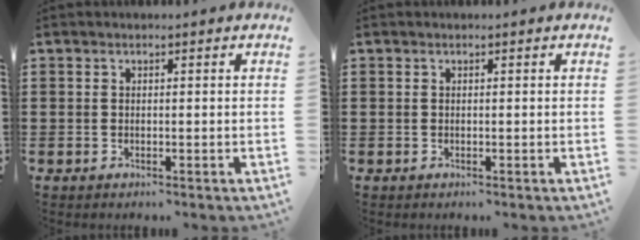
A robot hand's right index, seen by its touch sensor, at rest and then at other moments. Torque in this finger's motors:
{"motor_torque": [0.02, 2.12, 0.00, 0.00]}